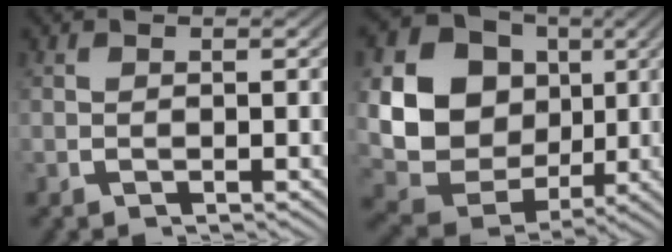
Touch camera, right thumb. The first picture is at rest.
{"total": 15.7, "force": [0.2, 13.2, 8.5], "torque": [-0.198, -0.036, 0.004]}